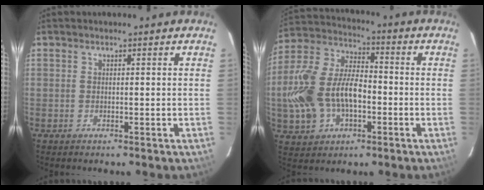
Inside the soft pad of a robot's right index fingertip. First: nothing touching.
{"total": 17.3, "force": [-3.7, 10.7, 13.1], "torque": [-0.298, 0.015, -0.061]}